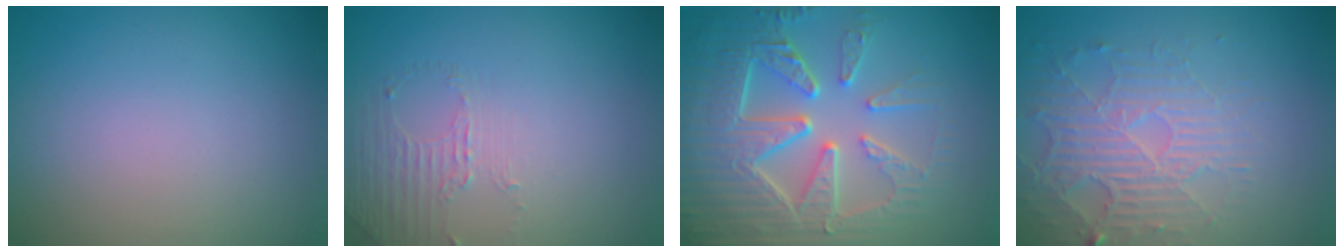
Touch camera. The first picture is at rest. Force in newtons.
{"total": 1.4, "press": 0.6, "slide": 1.2}
{"total": 9.0, "press": 6.5, "slide": 6.3}
{"total": 3.9, "press": 3.4, "slide": 1.9}